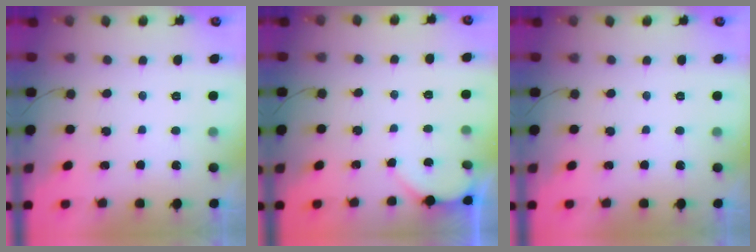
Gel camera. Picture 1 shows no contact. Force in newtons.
{"total": 1.8, "press": 1.8, "slide": 0.2}
{"total": 0.0}